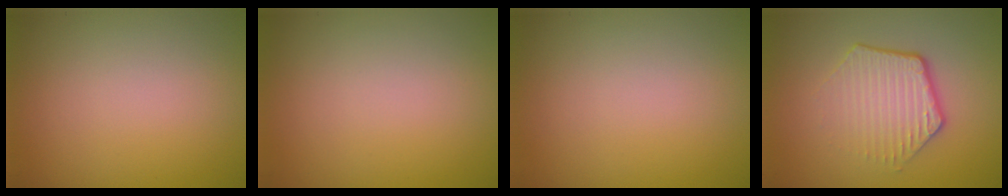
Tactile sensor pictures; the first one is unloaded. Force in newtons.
{"total": 0.0}
{"total": 0.0}
{"total": 4.2, "press": 3.1, "slide": 2.9}